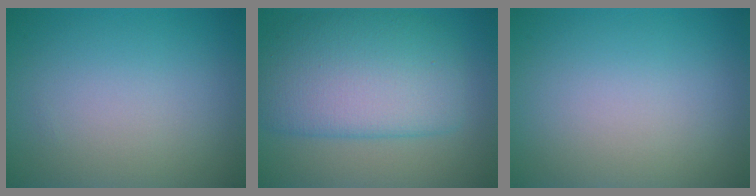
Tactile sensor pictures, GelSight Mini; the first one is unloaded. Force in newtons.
{"total": 7.9, "press": 7.9, "slide": 0.1}
{"total": 0.0}